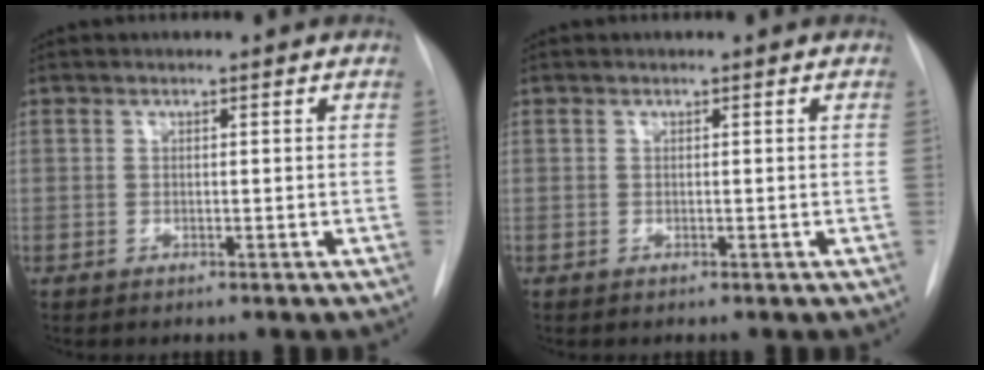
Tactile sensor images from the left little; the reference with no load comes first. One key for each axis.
{"total": 0.0}